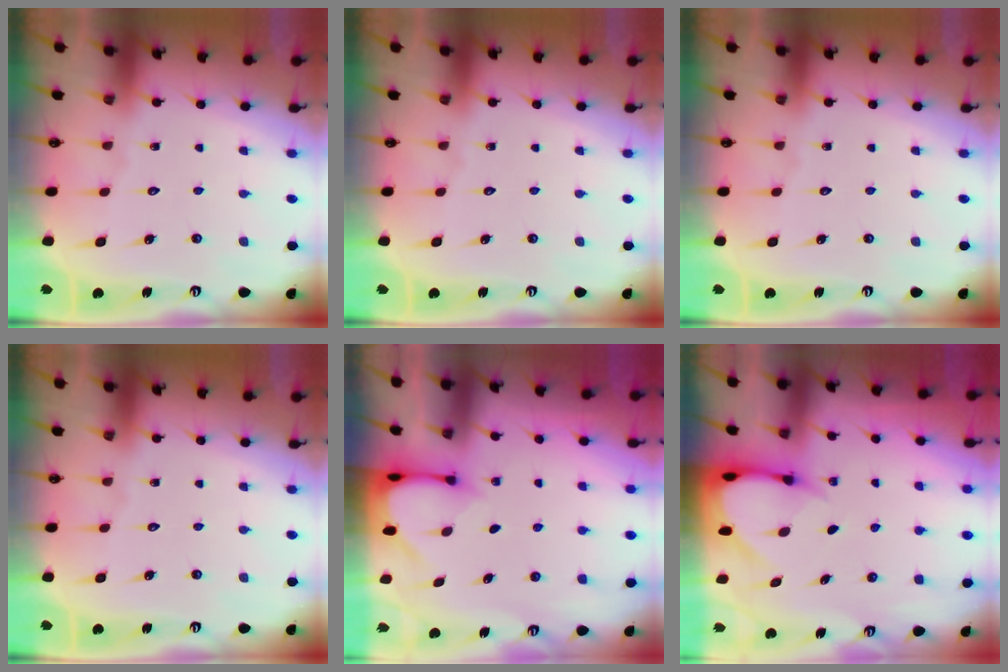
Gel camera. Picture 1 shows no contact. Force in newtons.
{"total": 0.0}
{"total": 0.0}
{"total": 0.0}
{"total": 3.4, "press": 3.3, "slide": 0.3}
{"total": 4.7, "press": 4.7, "slide": 0.4}